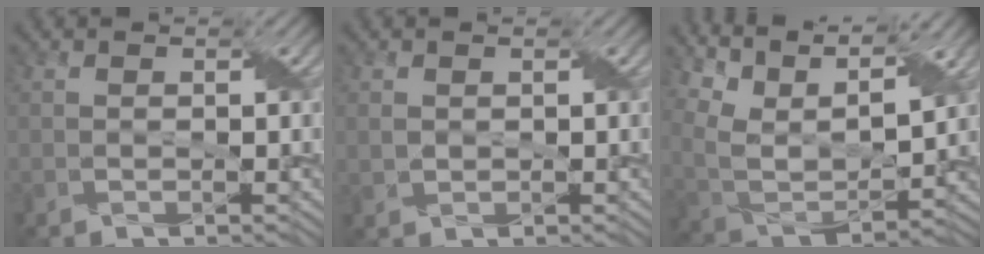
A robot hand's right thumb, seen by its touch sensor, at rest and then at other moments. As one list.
[{"total": 1.3, "force": [0.5, 1.0, 0.6], "torque": [-0.022, 0.000, 0.013]}, {"total": 13.3, "force": [9.9, 4.1, 7.9], "torque": [-0.214, 0.000, 0.162]}]